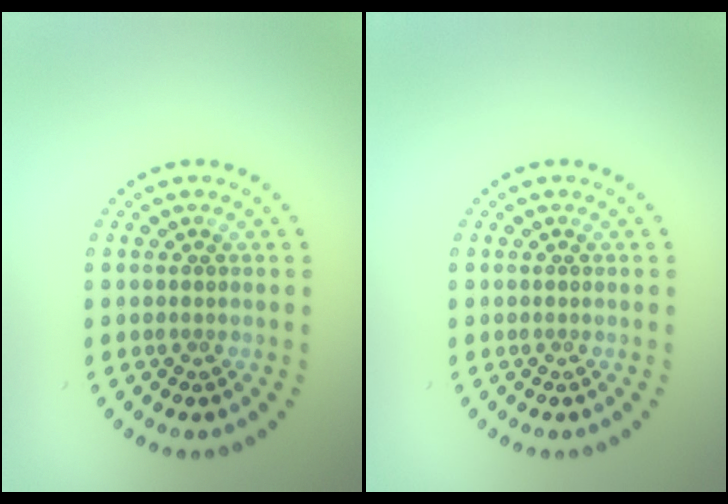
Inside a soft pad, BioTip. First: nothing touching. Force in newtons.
{"total": 0.0}